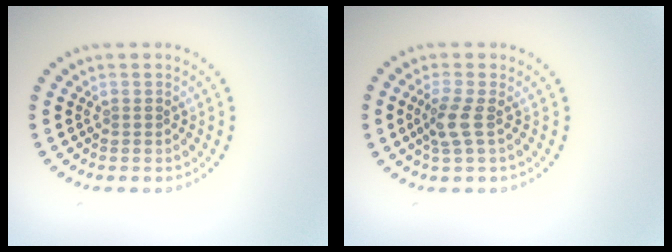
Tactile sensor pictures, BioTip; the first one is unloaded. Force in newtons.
{"total": 2.1, "press": 1.7, "slide": 1.2}